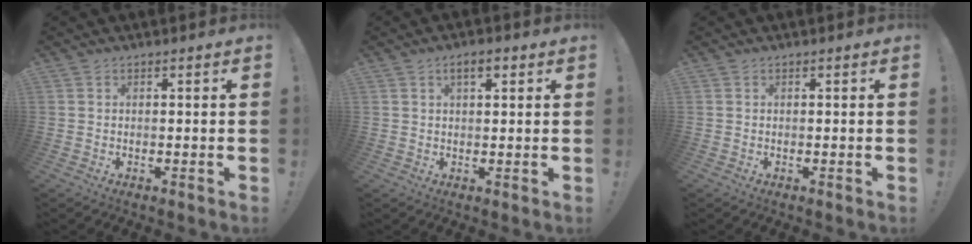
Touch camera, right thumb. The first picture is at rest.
{"total": 3.7, "force": [1.8, 1.4, 2.9], "torque": [-0.049, 0.000, 0.027]}
{"total": 0.0}